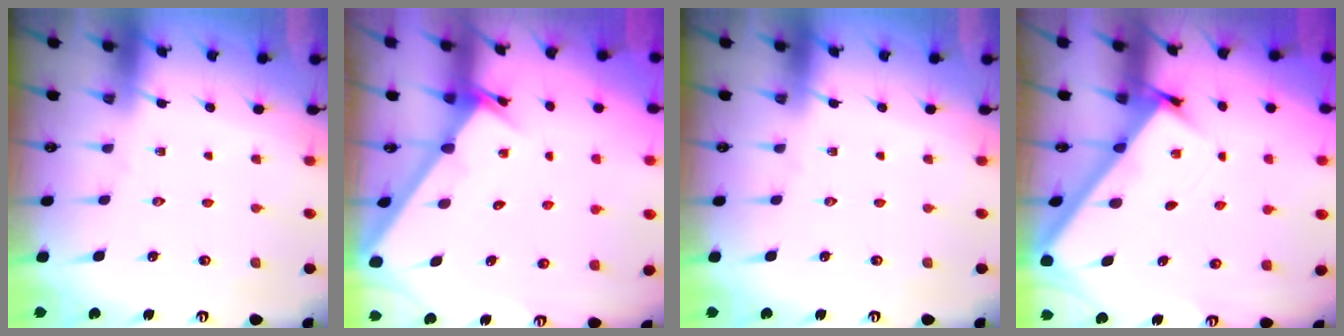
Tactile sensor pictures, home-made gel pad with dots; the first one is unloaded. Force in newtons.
{"total": 2.3, "press": 2.3, "slide": 0.2}
{"total": 0.0}
{"total": 3.1, "press": 3.1, "slide": 0.4}